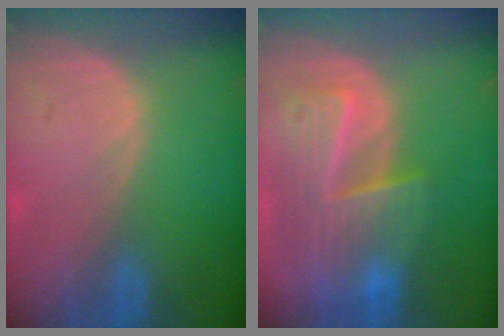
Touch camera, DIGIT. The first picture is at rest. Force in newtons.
{"total": 9.9, "press": 8.6, "slide": 5.0}